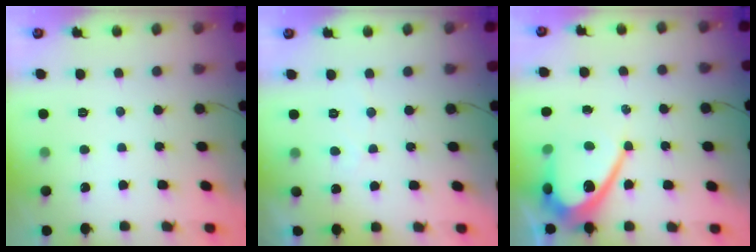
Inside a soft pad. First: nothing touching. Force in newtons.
{"total": 2.3, "press": 2.3, "slide": 0.1}
{"total": 10.8, "press": 10.8, "slide": 1.0}